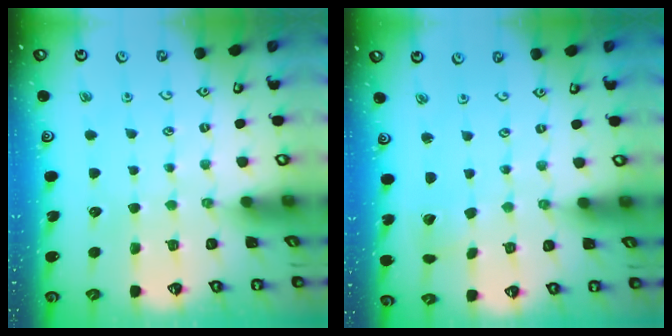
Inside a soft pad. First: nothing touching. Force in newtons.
{"total": 2.6, "press": 2.6, "slide": 0.1}